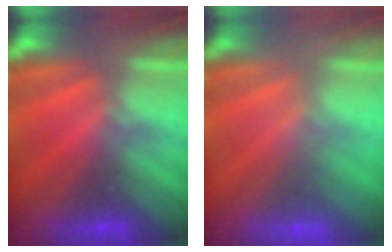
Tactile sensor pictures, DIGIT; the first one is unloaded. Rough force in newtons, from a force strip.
{"total": 1.5}